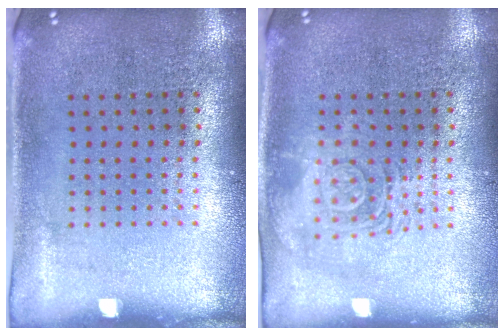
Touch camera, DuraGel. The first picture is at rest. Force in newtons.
{"total": 2.8, "press": 2.7, "slide": 0.4}